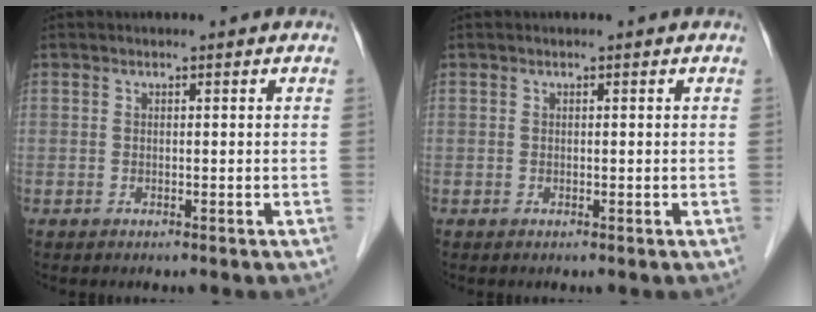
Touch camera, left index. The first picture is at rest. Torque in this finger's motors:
{"motor_torque": [-0.40, -0.07, -0.03, -0.01]}